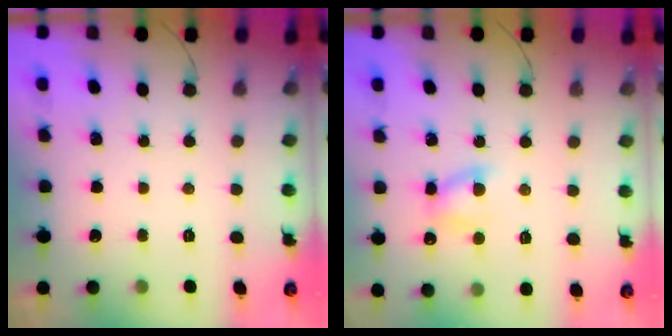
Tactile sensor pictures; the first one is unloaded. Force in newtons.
{"total": 6.4, "press": 6.2, "slide": 1.5}